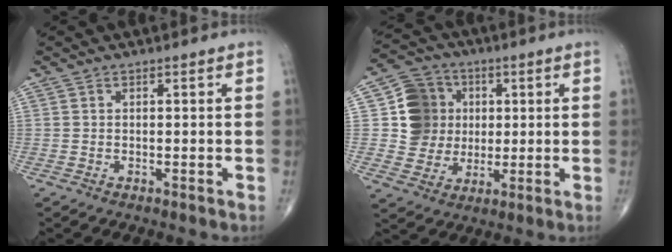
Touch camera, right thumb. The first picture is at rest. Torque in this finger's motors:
{"motor_torque": [-0.82, 0.87, -0.04, 0.00, 0.02]}